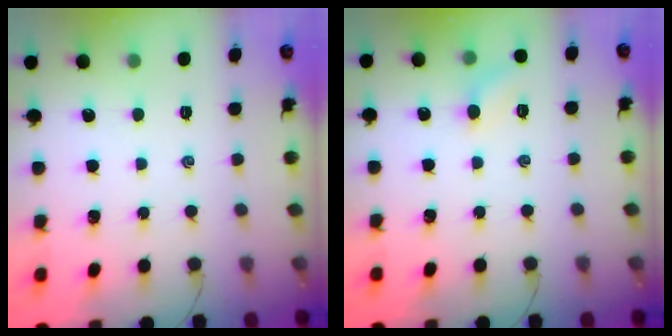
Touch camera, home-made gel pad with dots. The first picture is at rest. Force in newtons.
{"total": 5.7, "press": 5.4, "slide": 1.8}